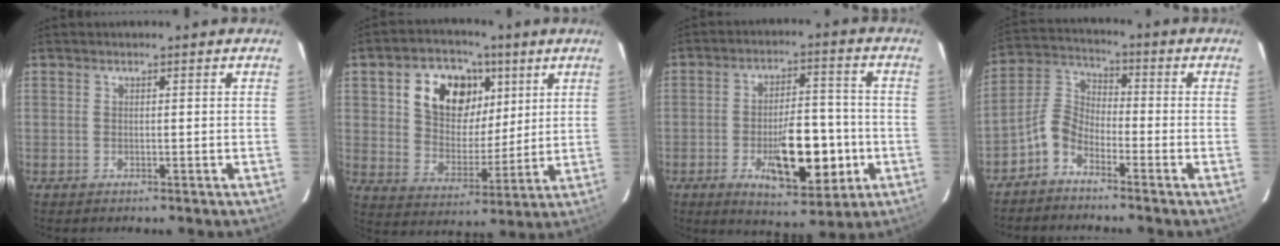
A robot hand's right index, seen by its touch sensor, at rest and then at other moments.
{"total": 14.9, "force": [6.1, 10.4, 8.7], "torque": [-0.168, 0.025, 0.111]}
{"total": 14.3, "force": [-4.5, 5.9, 12.2], "torque": [-0.203, 0.004, -0.053]}
{"total": 5.8, "force": [-4.0, 2.9, 3.0], "torque": [-0.072, 0.022, -0.090]}